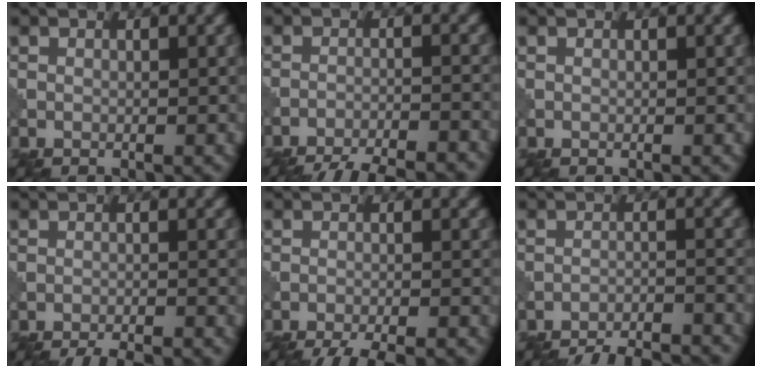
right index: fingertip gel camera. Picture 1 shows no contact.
{"total": 10.2, "force": [-9.6, 1.8, 2.9], "torque": [-0.034, -0.005, -0.133]}
{"total": 0.0}
{"total": 5.8, "force": [-5.4, 0.9, 1.8], "torque": [-0.020, -0.002, -0.078]}
{"total": 6.9, "force": [-6.2, 1.1, 2.7], "torque": [-0.038, -0.007, -0.093]}
{"total": 11.5, "force": [-11.0, 2.2, 2.5], "torque": [-0.022, 0.002, -0.145]}